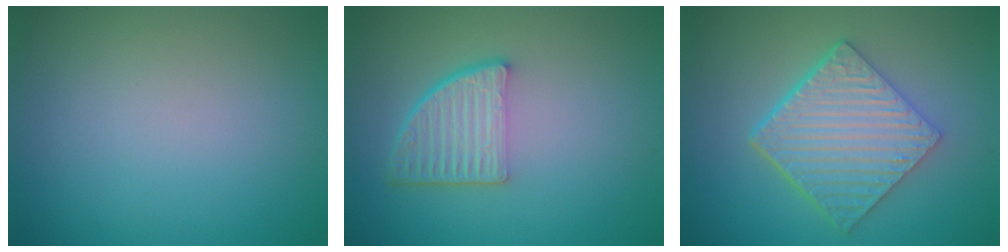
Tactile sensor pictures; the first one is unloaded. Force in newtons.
{"total": 4.6, "press": 3.3, "slide": 3.2}
{"total": 6.3, "press": 4.5, "slide": 4.4}